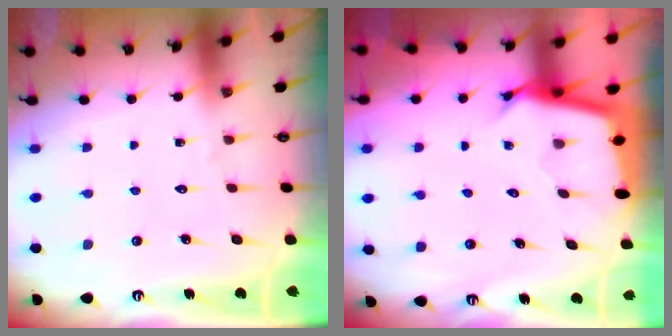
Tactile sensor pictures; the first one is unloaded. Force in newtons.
{"total": 2.9, "press": 2.9, "slide": 0.1}